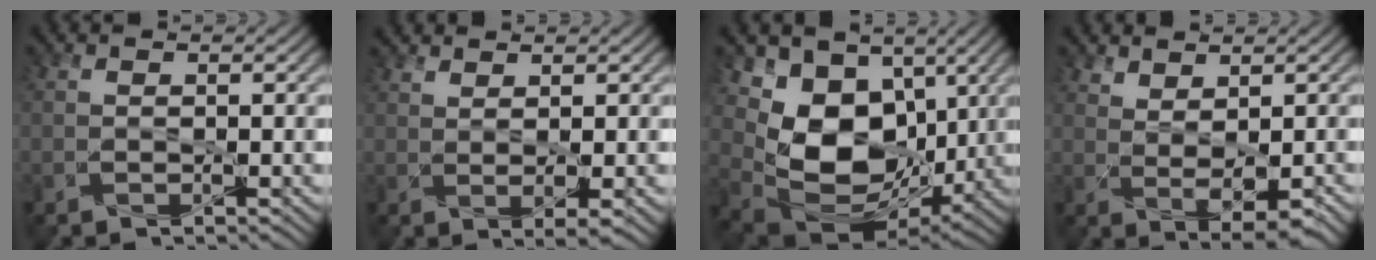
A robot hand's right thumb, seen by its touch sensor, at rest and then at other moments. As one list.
[{"total": 2.8, "force": [1.4, 0.4, 2.4], "torque": [-0.049, -0.001, 0.032]}, {"total": 15.0, "force": [2.4, 11.0, 10.0], "torque": [-0.221, -0.015, 0.054]}, {"total": 4.0, "force": [1.8, 1.8, 3.1], "torque": [-0.063, -0.006, 0.043]}]